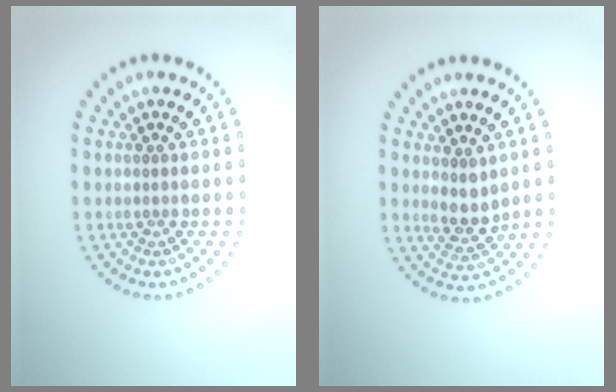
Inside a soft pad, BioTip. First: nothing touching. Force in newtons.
{"total": 2.3, "press": 2.1, "slide": 1.0}